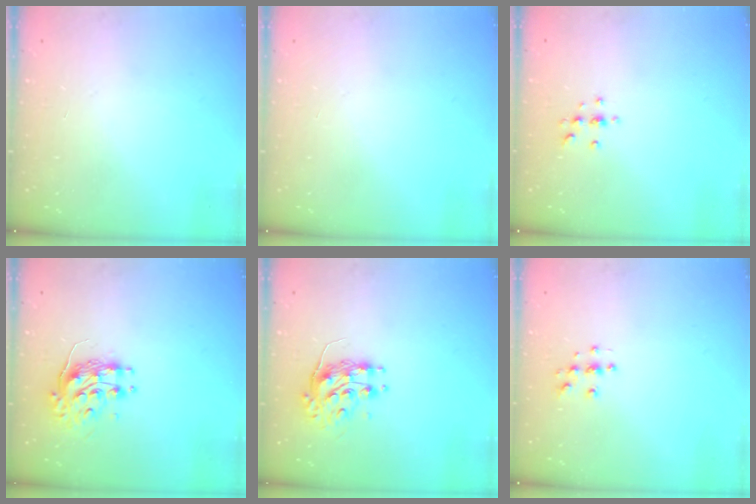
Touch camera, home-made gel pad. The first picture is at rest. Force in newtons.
{"total": 0.0}
{"total": 3.9, "press": 3.8, "slide": 0.5}
{"total": 9.0, "press": 9.0, "slide": 0.4}
{"total": 8.7, "press": 8.7, "slide": 0.8}
{"total": 4.6, "press": 4.6, "slide": 0.5}